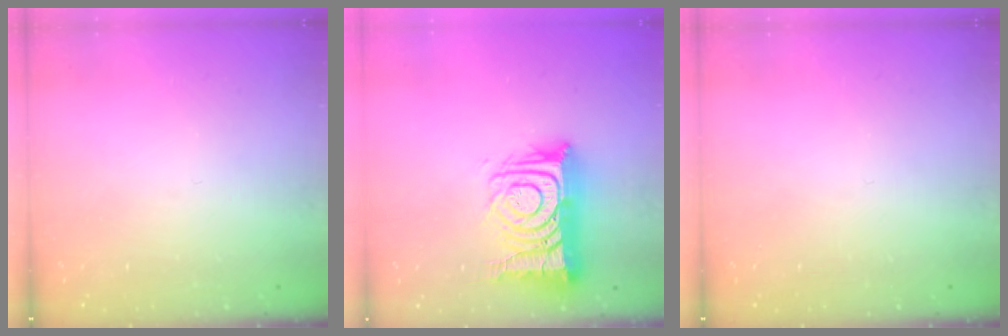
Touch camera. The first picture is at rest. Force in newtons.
{"total": 17.6, "press": 17.5, "slide": 1.6}
{"total": 0.0}